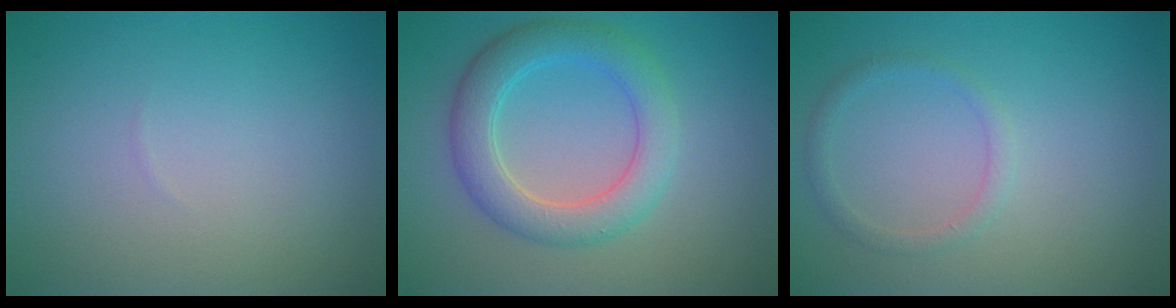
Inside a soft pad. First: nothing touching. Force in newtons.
{"total": 4.8, "press": 4.8, "slide": 0.1}
{"total": 1.3, "press": 1.3, "slide": 0.0}